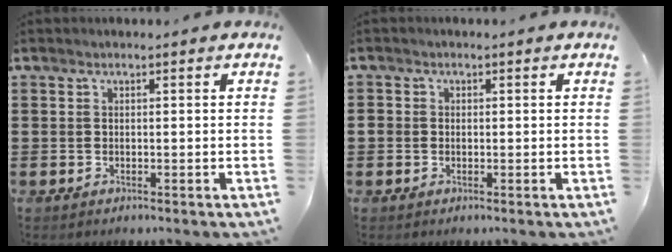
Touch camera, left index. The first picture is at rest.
{"total": 1.1, "force": [-0.2, 1.0, 0.3], "torque": [-0.008, 0.005, -0.005]}